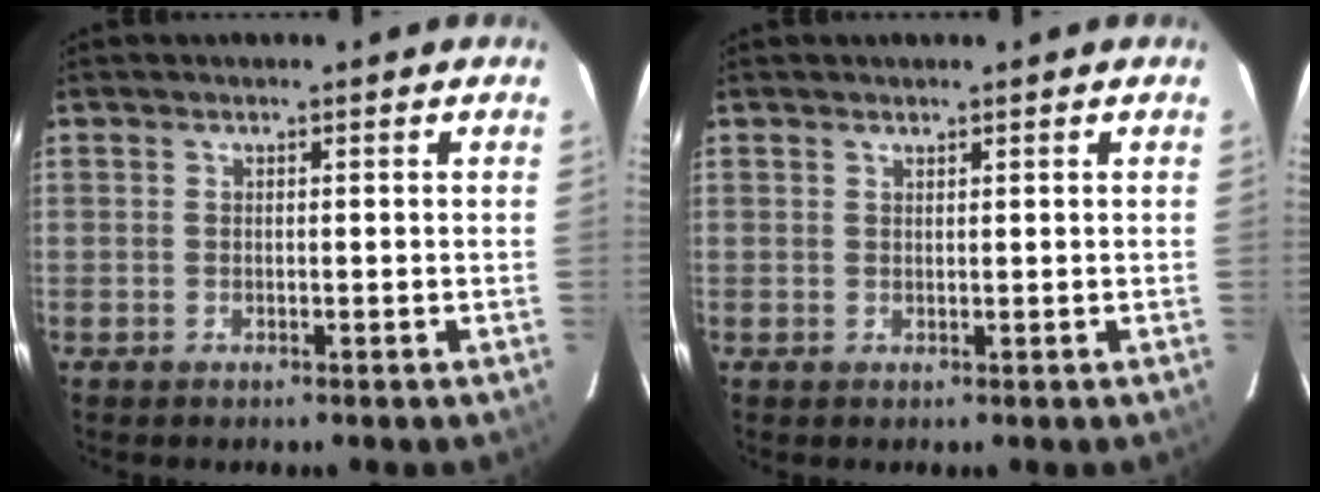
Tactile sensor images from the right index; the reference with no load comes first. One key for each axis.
{"total": 0.5, "fx": 0.5, "fy": 0.1, "fz": 0.0, "tx": -0.001, "ty": 0.001, "tz": 0.010}